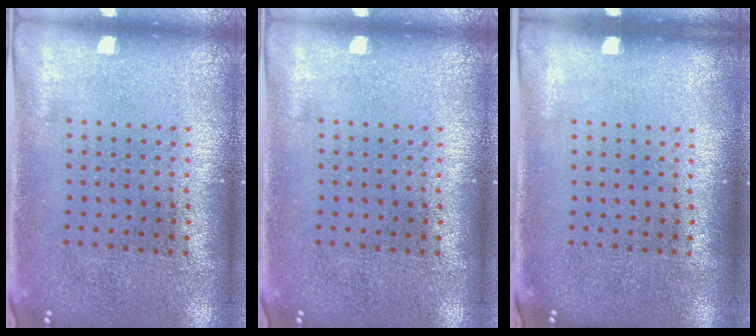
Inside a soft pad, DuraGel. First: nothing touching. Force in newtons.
{"total": 0.0}
{"total": 0.0}